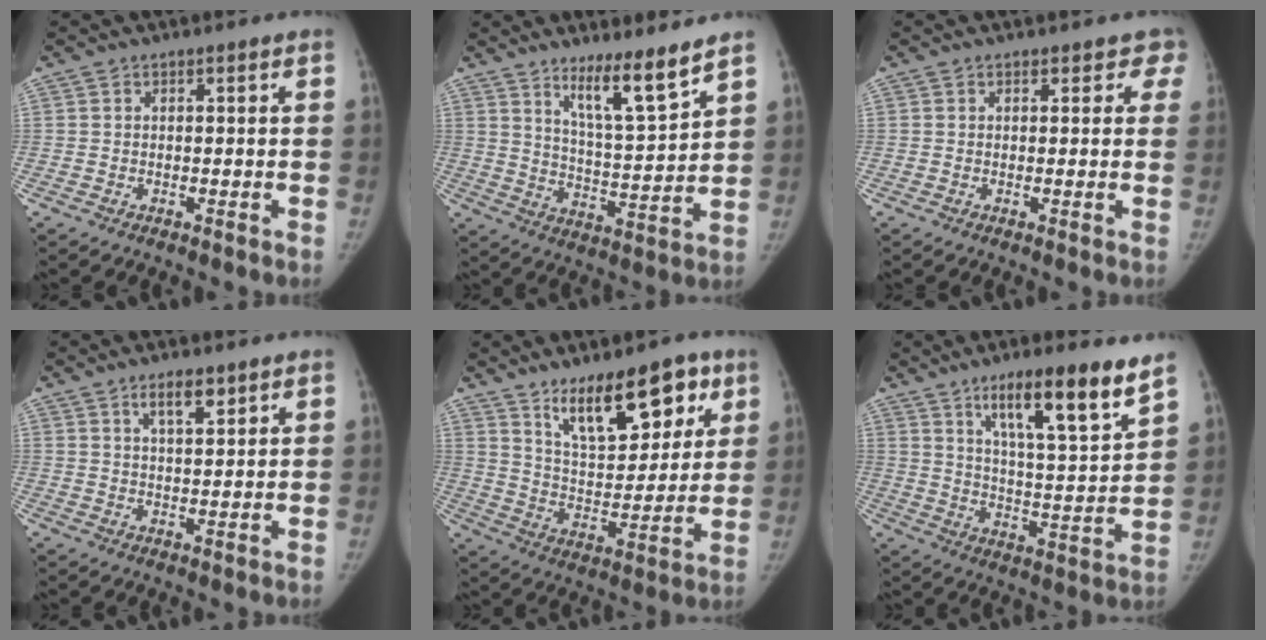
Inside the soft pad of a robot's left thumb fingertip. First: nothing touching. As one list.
[{"total": 10.4, "force": [7.8, 0.8, 6.9], "torque": [-0.109, -0.071, 0.138]}, {"total": 3.4, "force": [2.6, 2.1, 0.8], "torque": [0.034, -0.007, 0.012]}, {"total": 4.9, "force": [3.1, 1.6, 3.4], "torque": [-0.047, -0.020, 0.054]}, {"total": 17.5, "force": [10.4, 7.5, 11.9], "torque": [-0.133, -0.053, 0.178]}, {"total": 16.2, "force": [10.5, 2.6, 12.1], "torque": [-0.174, -0.061, 0.176]}]